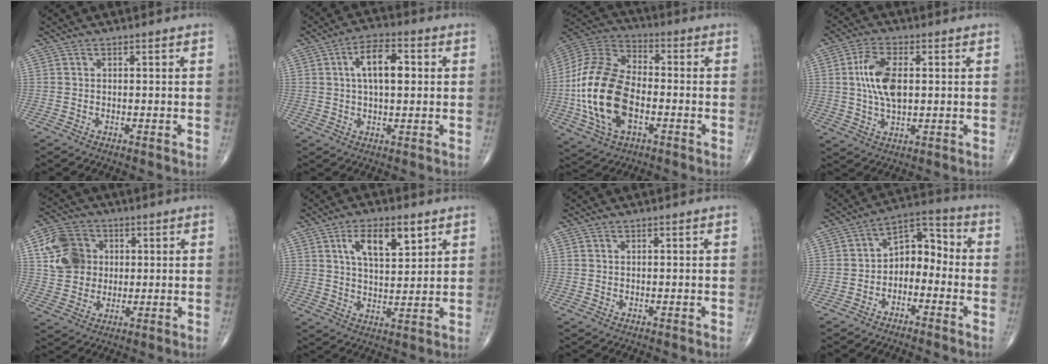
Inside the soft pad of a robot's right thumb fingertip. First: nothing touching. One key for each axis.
{"total": 8.7, "fx": 1.6, "fy": 4.2, "fz": 7.5, "tx": -0.114, "ty": 0.014, "tz": 0.021}
{"total": 20.8, "fx": -3.9, "fy": 12.1, "fz": 16.4, "tx": -0.330, "ty": 0.017, "tz": -0.075}
{"total": 9.4, "fx": 1.2, "fy": 4.8, "fz": 8.0, "tx": -0.158, "ty": 0.000, "tz": 0.022}
{"total": 11.1, "fx": 2.2, "fy": 9.4, "fz": 5.5, "tx": -0.083, "ty": 0.005, "tz": 0.037}
{"total": 9.8, "fx": 4.6, "fy": 4.2, "fz": 7.5, "tx": -0.112, "ty": -0.020, "tz": 0.081}
{"total": 0.0}
{"total": 8.4, "fx": -2.4, "fy": 5.7, "fz": 5.6, "tx": -0.057, "ty": 0.051, "tz": -0.056}